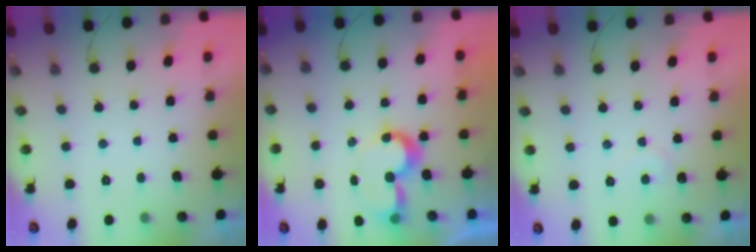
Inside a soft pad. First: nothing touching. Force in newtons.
{"total": 8.8, "press": 8.8, "slide": 0.7}
{"total": 6.3, "press": 6.3, "slide": 0.5}